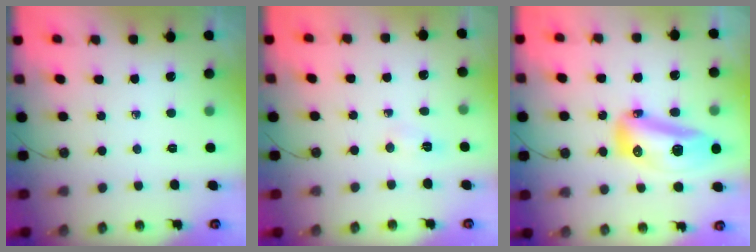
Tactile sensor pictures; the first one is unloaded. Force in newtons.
{"total": 2.3, "press": 2.3, "slide": 0.3}
{"total": 15.6, "press": 15.4, "slide": 2.1}